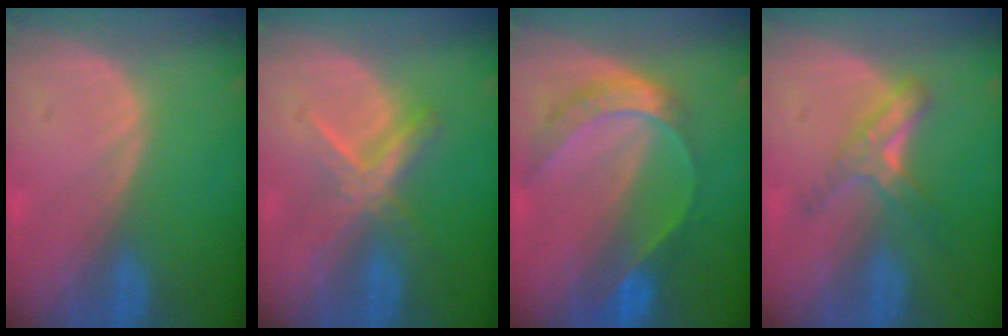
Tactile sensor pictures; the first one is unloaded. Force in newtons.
{"total": 5.5, "press": 5.3, "slide": 1.7}
{"total": 7.7, "press": 6.5, "slide": 4.2}
{"total": 5.5, "press": 4.9, "slide": 2.6}